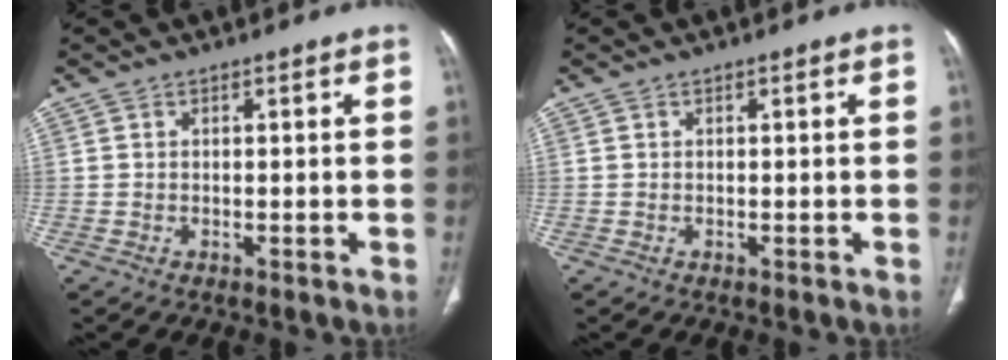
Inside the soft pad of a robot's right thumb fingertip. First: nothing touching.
{"total": 0.0}